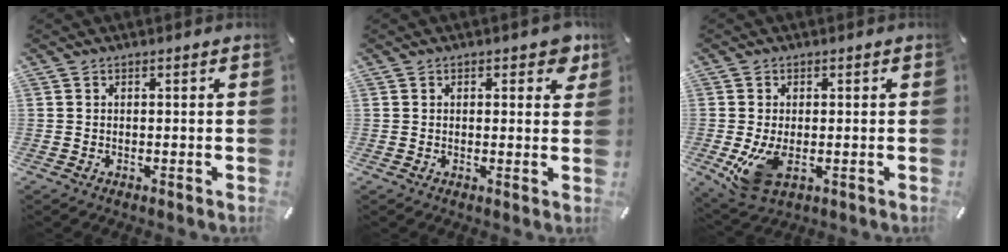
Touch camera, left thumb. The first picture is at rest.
{"total": 3.8, "force": [1.9, 2.0, 2.6], "torque": [-0.026, -0.004, 0.027]}
{"total": 6.8, "force": [-1.0, 3.9, 5.5], "torque": [-0.107, -0.013, -0.016]}